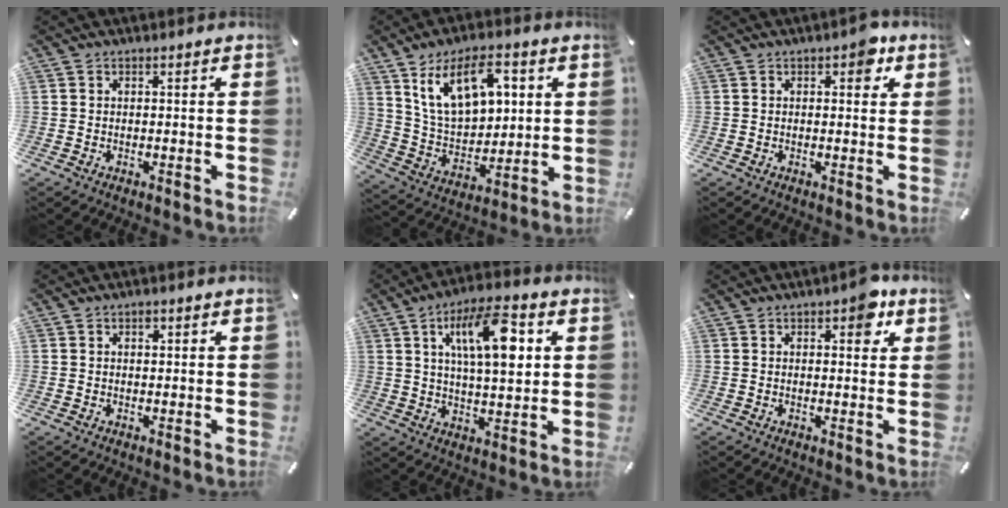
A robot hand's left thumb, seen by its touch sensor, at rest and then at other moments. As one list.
[{"total": 15.6, "force": [7.6, 9.1, 10.1], "torque": [-0.191, -0.020, 0.134]}, {"total": 4.1, "force": [1.7, 2.2, 3.0], "torque": [-0.026, -0.004, 0.017]}, {"total": 1.0, "force": [0.4, 0.6, 0.7], "torque": [-0.014, 0.004, 0.006]}, {"total": 15.6, "force": [5.3, 6.7, 13.1], "torque": [-0.217, -0.007, 0.081]}, {"total": 5.5, "force": [2.6, 2.8, 4.0], "torque": [-0.031, -0.009, 0.031]}]